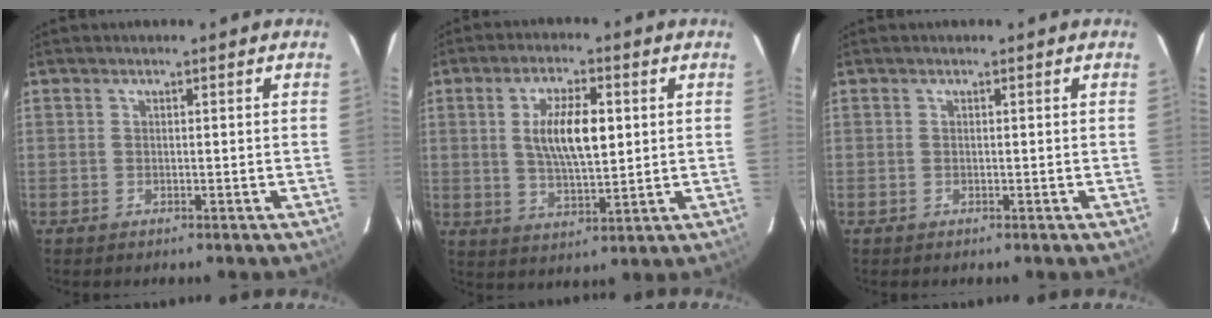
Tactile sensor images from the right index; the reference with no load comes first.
{"total": 9.8, "force": [1.9, 3.6, 8.9], "torque": [-0.163, 0.003, 0.037]}
{"total": 0.0}